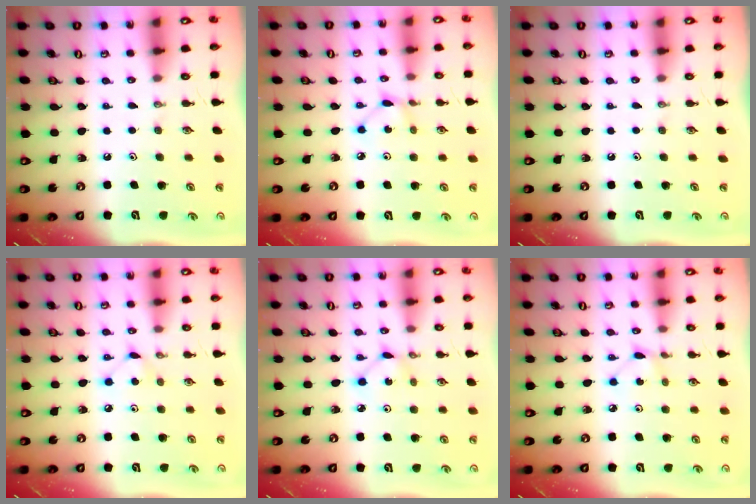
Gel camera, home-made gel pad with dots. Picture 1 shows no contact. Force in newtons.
{"total": 2.5, "press": 2.5, "slide": 0.1}
{"total": 0.0}
{"total": 5.1, "press": 5.1, "slide": 0.4}
{"total": 2.5, "press": 2.5, "slide": 0.2}
{"total": 2.5, "press": 2.5, "slide": 0.4}